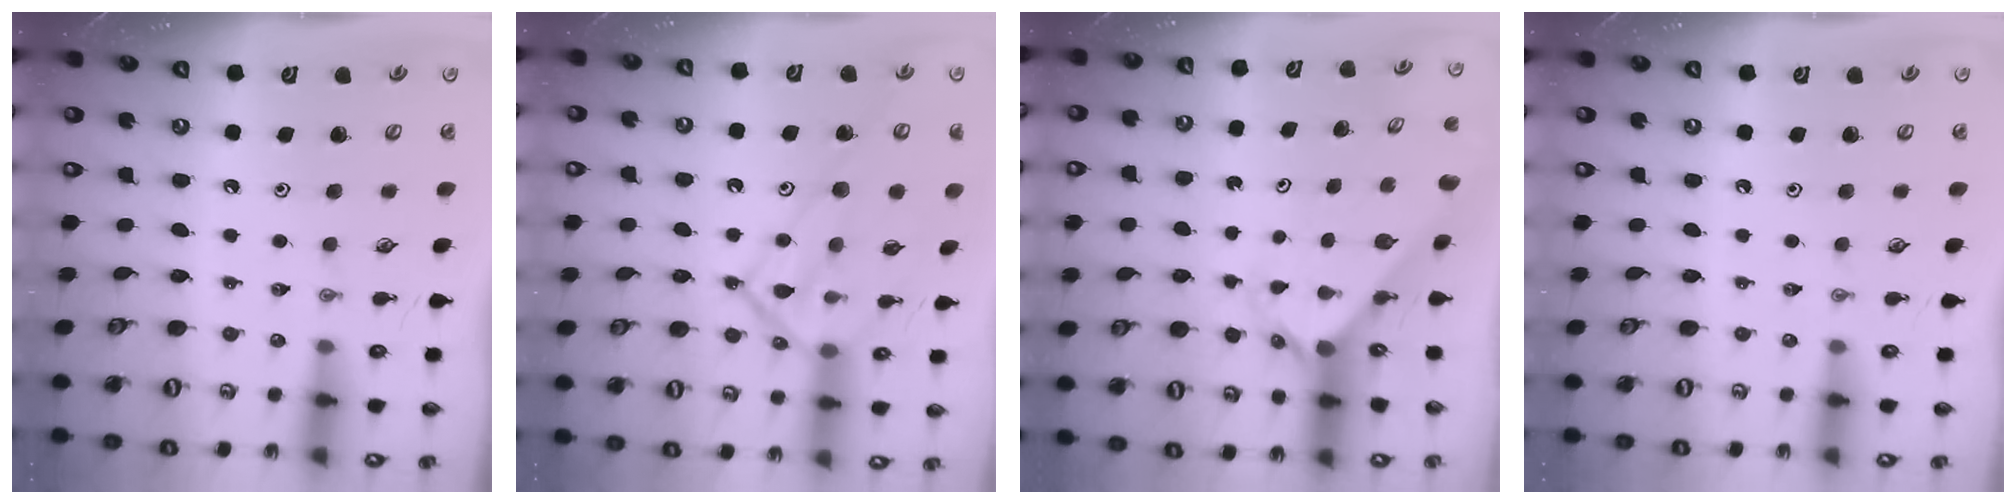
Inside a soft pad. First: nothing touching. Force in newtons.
{"total": 16.1, "press": 16.1, "slide": 0.8}
{"total": 2.3, "press": 2.3, "slide": 0.2}
{"total": 0.0}